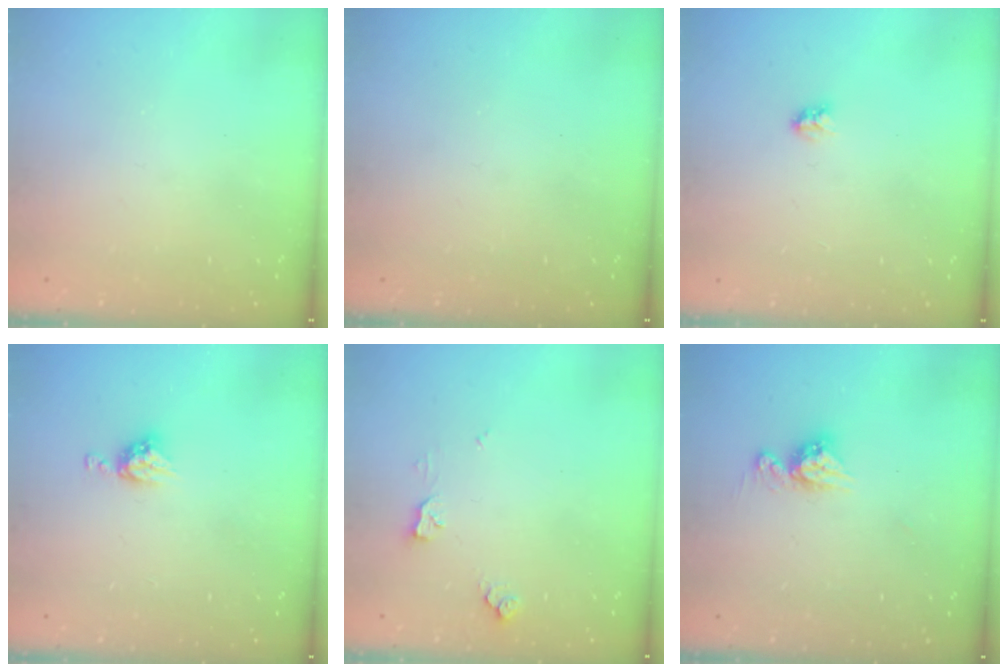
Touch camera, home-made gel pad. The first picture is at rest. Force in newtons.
{"total": 0.0}
{"total": 2.9, "press": 2.9, "slide": 0.3}
{"total": 6.4, "press": 6.4, "slide": 0.4}
{"total": 5.7, "press": 5.6, "slide": 0.9}
{"total": 8.5, "press": 8.4, "slide": 0.8}